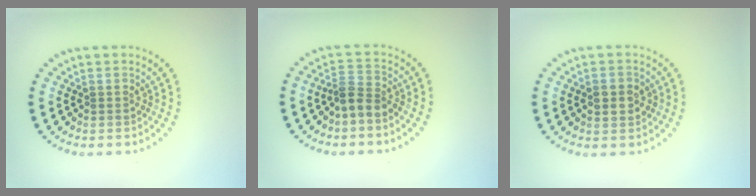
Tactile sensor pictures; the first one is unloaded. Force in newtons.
{"total": 2.3, "press": 1.8, "slide": 1.5}
{"total": 2.1, "press": 2.1, "slide": 0.2}